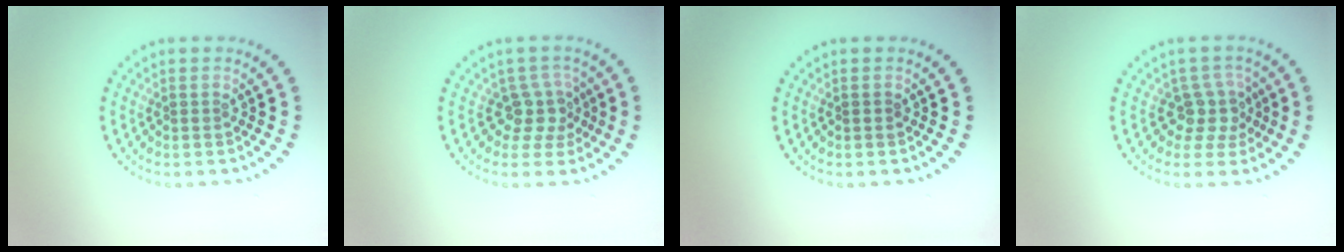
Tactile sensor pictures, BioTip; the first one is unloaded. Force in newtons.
{"total": 2.7, "press": 2.1, "slide": 1.7}
{"total": 0.6, "press": 0.6, "slide": 0.1}
{"total": 2.9, "press": 2.3, "slide": 1.8}